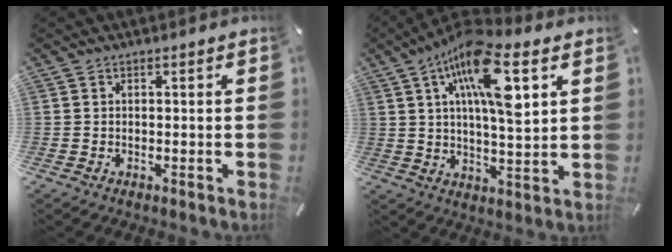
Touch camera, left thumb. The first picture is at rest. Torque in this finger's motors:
{"motor_torque": [0.55, 1.15, 1.62, -1.16, 0.56]}